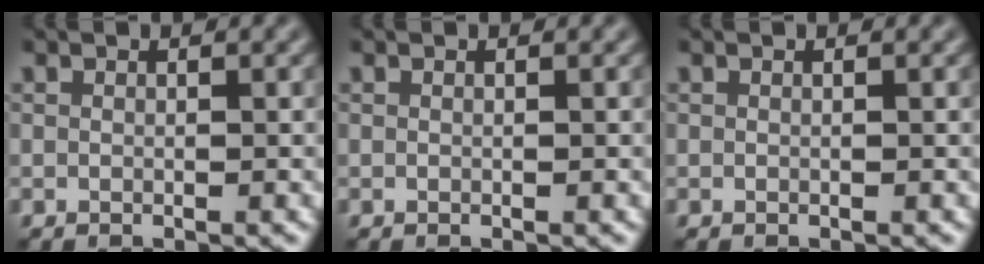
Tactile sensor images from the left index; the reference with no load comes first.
{"total": 0.0}
{"total": 0.0}